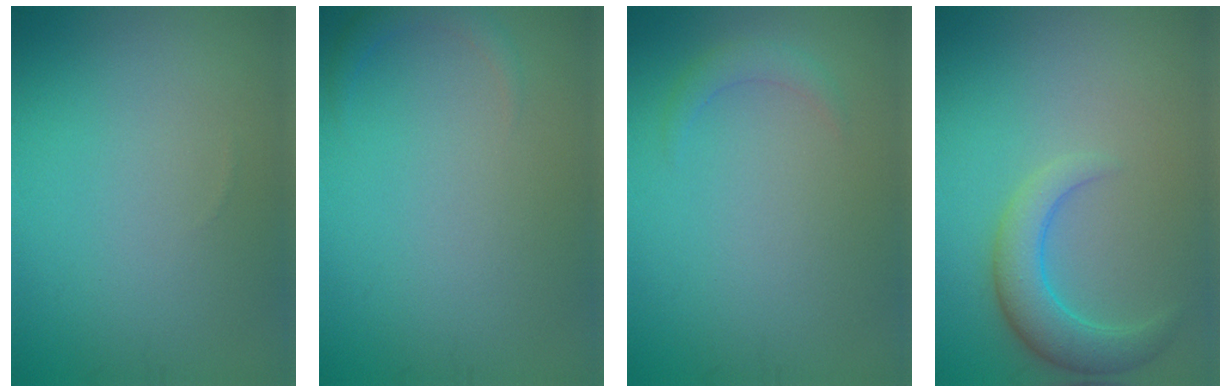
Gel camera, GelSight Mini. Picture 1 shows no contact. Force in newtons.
{"total": 1.2, "press": 1.2, "slide": 0.2}
{"total": 1.3, "press": 1.3, "slide": 0.1}
{"total": 3.8, "press": 3.8, "slide": 0.4}